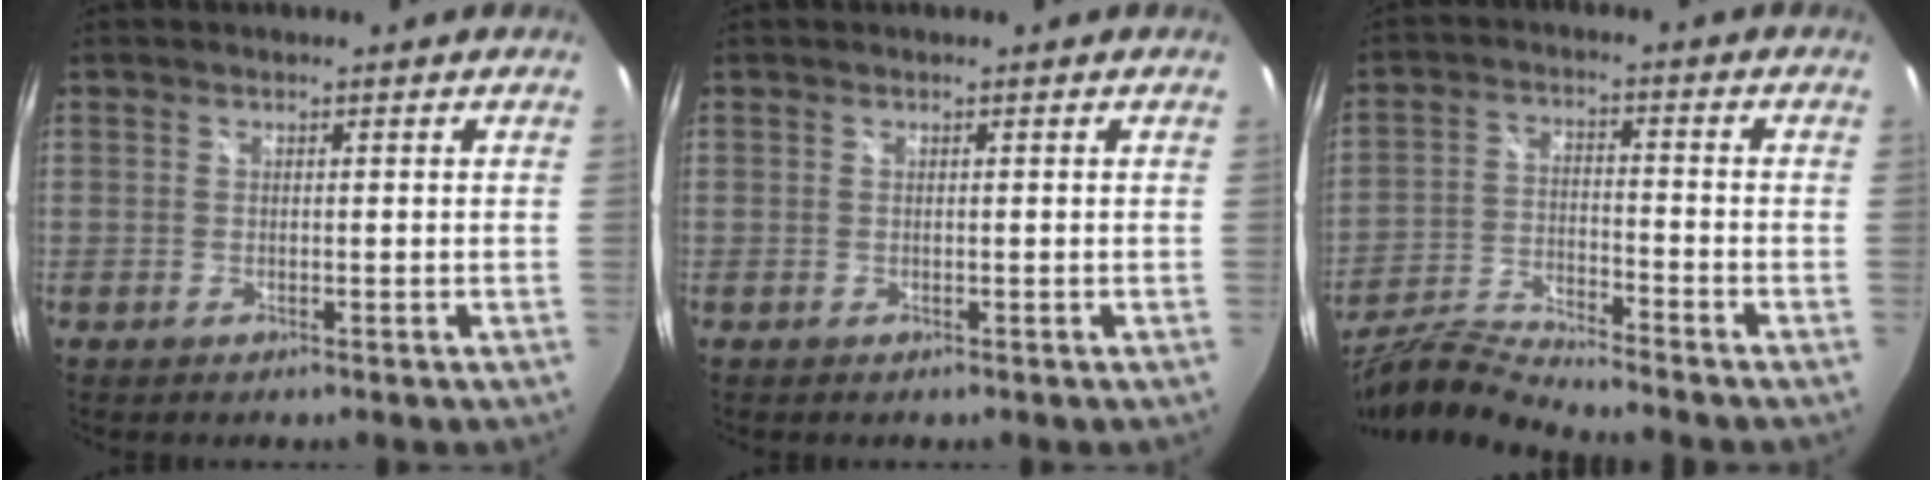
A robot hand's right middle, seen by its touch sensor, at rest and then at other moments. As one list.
[{"total": 0.0}, {"total": 10.5, "force": [-9.8, -0.8, 3.6], "torque": [-0.076, -0.014, -0.190]}]